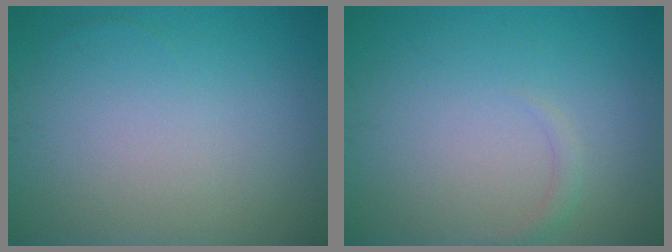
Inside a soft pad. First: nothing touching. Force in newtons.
{"total": 0.8, "press": 0.8, "slide": 0.1}